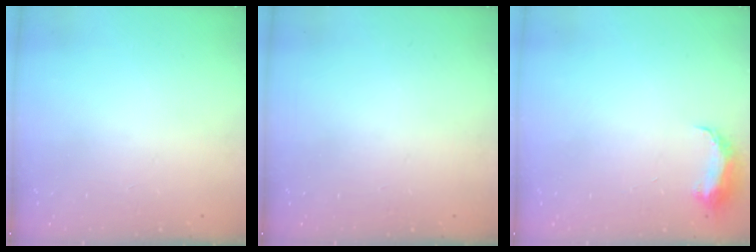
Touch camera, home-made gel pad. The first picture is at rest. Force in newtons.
{"total": 0.0}
{"total": 7.0, "press": 6.9, "slide": 0.6}